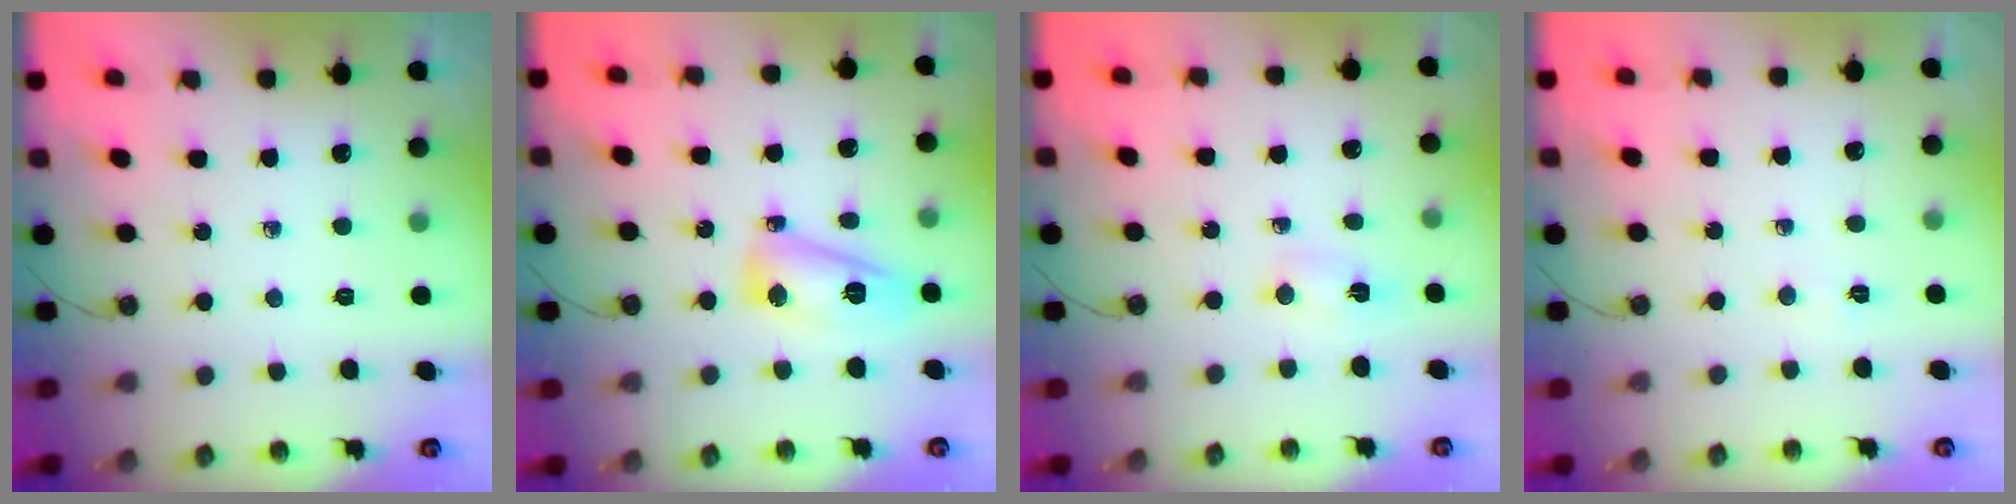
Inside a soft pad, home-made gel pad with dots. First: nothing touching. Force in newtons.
{"total": 11.5, "press": 11.4, "slide": 1.4}
{"total": 4.9, "press": 1.9, "slide": 4.6}
{"total": 5.7, "press": 2.4, "slide": 5.2}